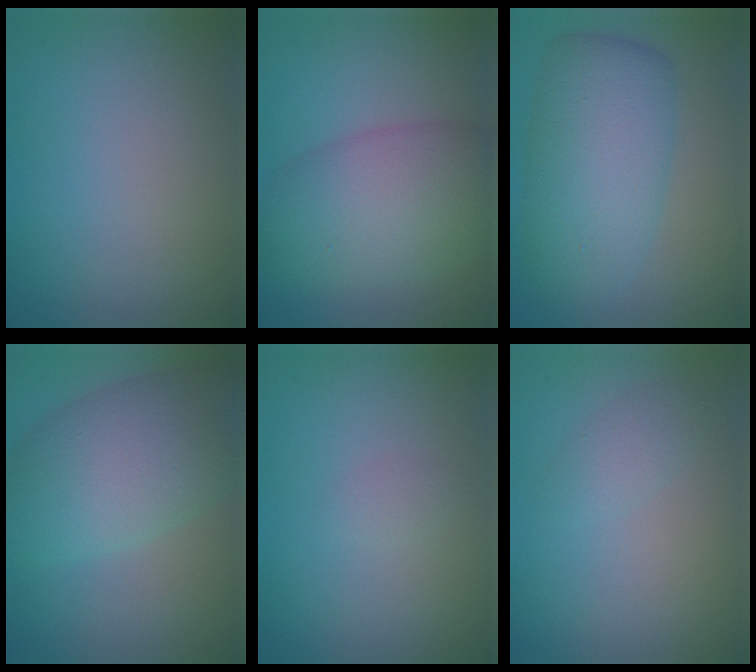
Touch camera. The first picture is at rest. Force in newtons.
{"total": 7.9, "press": 7.9, "slide": 0.4}
{"total": 7.7, "press": 7.7, "slide": 0.1}
{"total": 8.7, "press": 8.7, "slide": 0.3}
{"total": 0.8, "press": 0.8, "slide": 0.1}
{"total": 1.5, "press": 1.5, "slide": 0.1}